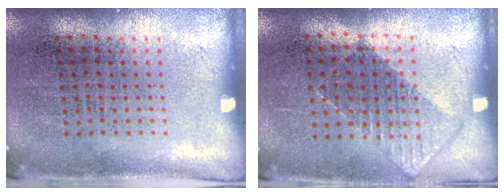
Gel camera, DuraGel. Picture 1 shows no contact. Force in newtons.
{"total": 0.8, "press": 0.6, "slide": 0.4}